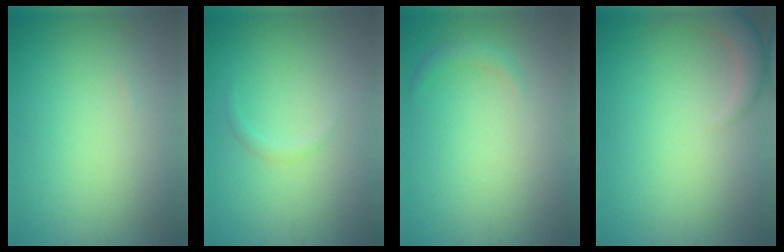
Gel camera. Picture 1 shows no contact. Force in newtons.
{"total": 0.7, "press": 0.7, "slide": 0.1}
{"total": 1.0, "press": 1.0, "slide": 0.1}
{"total": 2.3, "press": 2.3, "slide": 0.2}